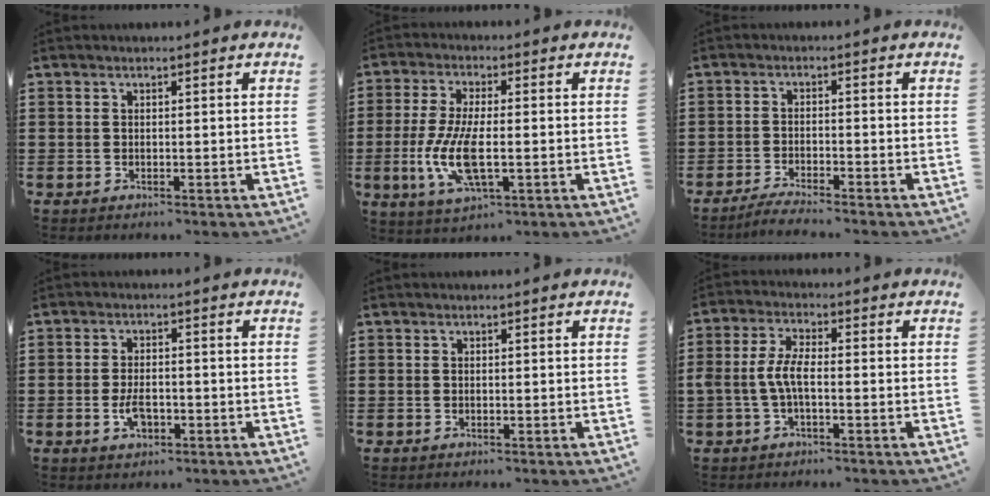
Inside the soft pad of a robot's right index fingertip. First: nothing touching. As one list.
[{"total": 9.4, "force": [-2.1, 3.4, 8.5], "torque": [-0.197, -0.018, -0.042]}, {"total": 2.7, "force": [-2.6, -0.3, 0.6], "torque": [-0.010, 0.000, -0.053]}, {"total": 3.8, "force": [-1.2, 1.9, 3.1], "torque": [-0.061, 0.001, -0.022]}, {"total": 0.0}, {"total": 4.9, "force": [-1.1, 1.8, 4.4], "torque": [-0.108, -0.003, -0.028]}]